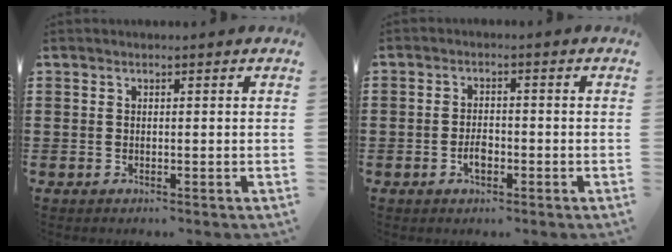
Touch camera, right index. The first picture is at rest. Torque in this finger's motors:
{"motor_torque": [2.14, 0.00, 0.51, 0.05]}